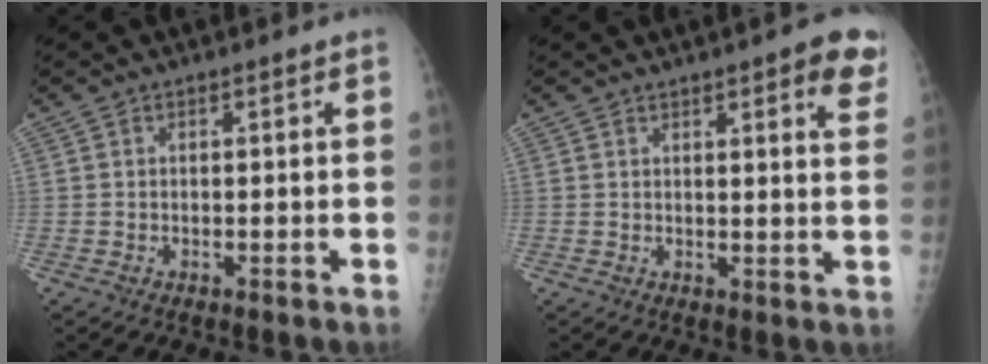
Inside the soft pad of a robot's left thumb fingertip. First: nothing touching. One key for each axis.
{"total": 7.2, "fx": 4.2, "fy": 1.6, "fz": 5.6, "tx": -0.050, "ty": -0.015, "tz": 0.045}